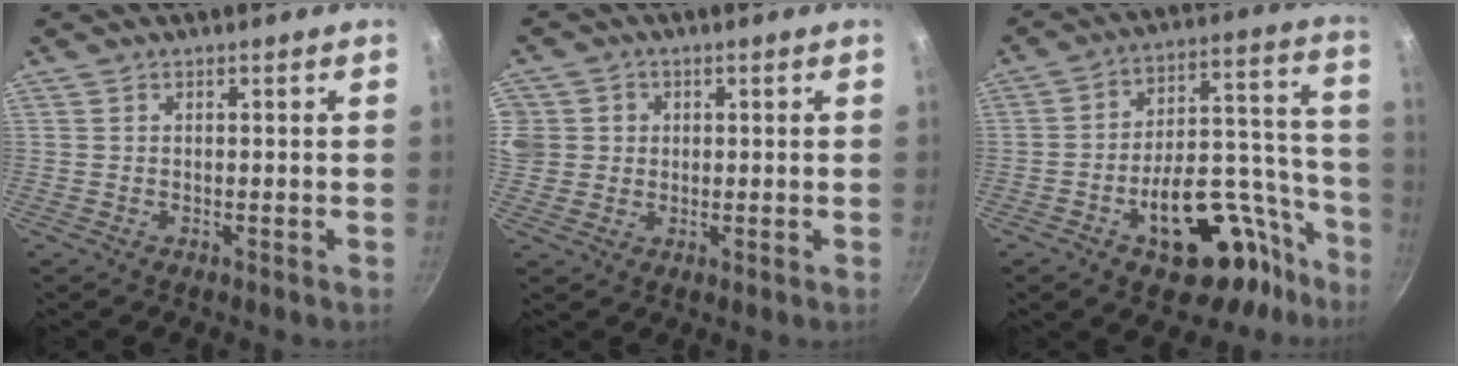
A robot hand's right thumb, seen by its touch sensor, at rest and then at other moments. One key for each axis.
{"total": 7.8, "fx": 1.4, "fy": 7.4, "fz": 1.9, "tx": -0.029, "ty": 0.019, "tz": 0.034}
{"total": 20.6, "fx": -10.9, "fy": 9.8, "fz": 14.5, "tx": -0.151, "ty": 0.104, "tz": -0.151}